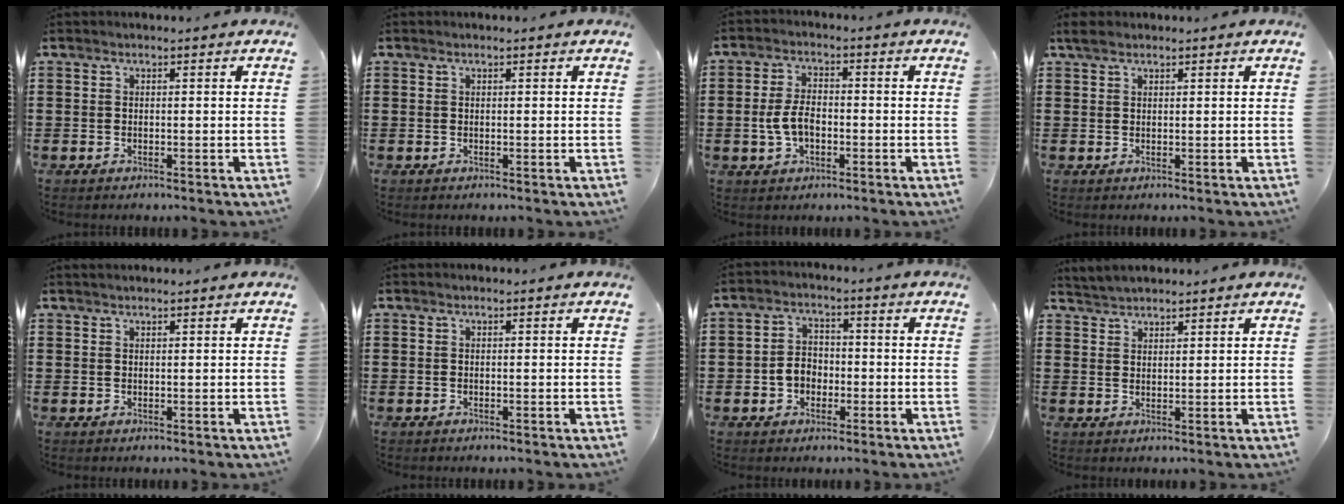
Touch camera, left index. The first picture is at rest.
{"total": 0.0}
{"total": 5.0, "force": [-0.9, 2.8, 4.0], "torque": [-0.093, 0.000, -0.022]}
{"total": 1.6, "force": [1.2, 0.7, 0.9], "torque": [-0.020, 0.004, 0.022]}
{"total": 0.6, "force": [0.6, 0.1, 0.2], "torque": [-0.005, 0.000, 0.012]}
{"total": 0.0}
{"total": 4.0, "force": [-1.3, 3.2, 2.0], "torque": [-0.046, 0.009, -0.028]}
{"total": 2.3, "force": [2.3, 0.0, -0.3], "torque": [0.001, -0.001, 0.046]}